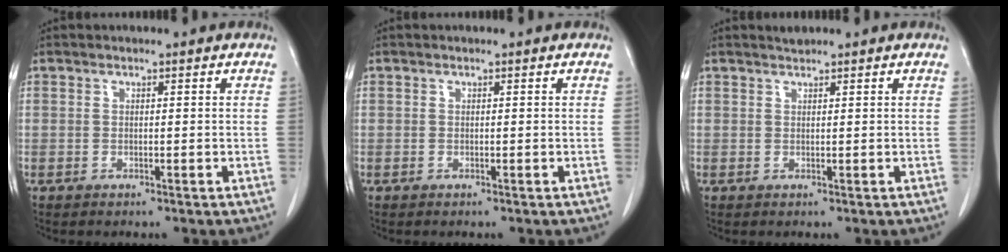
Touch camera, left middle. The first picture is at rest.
{"total": 0.0}
{"total": 0.8, "force": [0.8, 0.0, 0.1], "torque": [-0.007, 0.003, 0.017]}